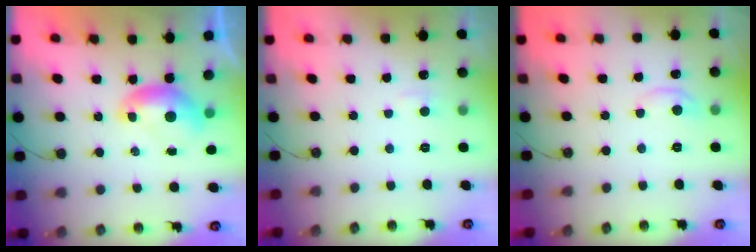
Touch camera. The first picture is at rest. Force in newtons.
{"total": 1.9, "press": 1.8, "slide": 0.6}
{"total": 0.6, "press": 0.1, "slide": 0.6}